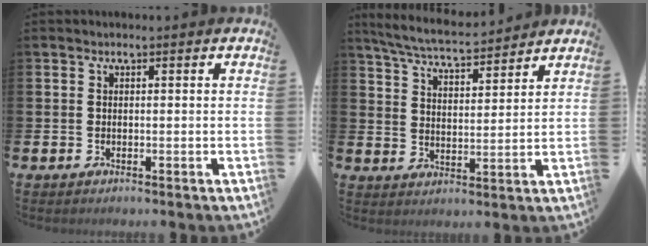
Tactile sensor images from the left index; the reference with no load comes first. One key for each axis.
{"total": 6.2, "fx": 5.9, "fy": 0.7, "fz": 1.7, "tx": -0.053, "ty": -0.036, "tz": 0.104}